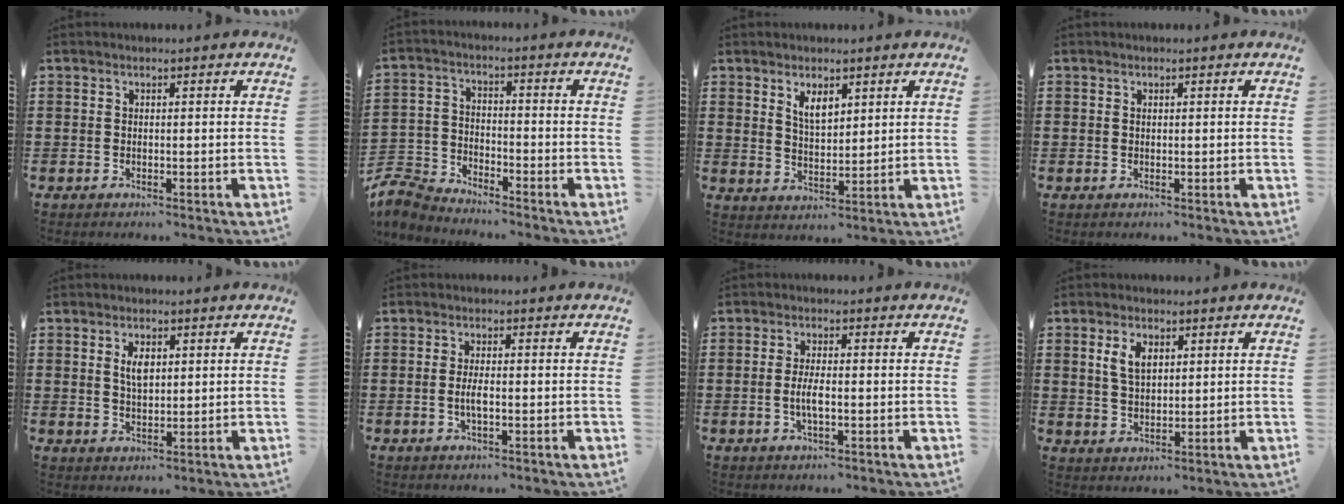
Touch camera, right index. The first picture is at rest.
{"total": 5.2, "force": [-5.1, 1.0, 0.7], "torque": [-0.039, -0.001, -0.108]}
{"total": 3.8, "force": [2.5, 1.7, 2.3], "torque": [-0.044, 0.002, 0.043]}
{"total": 0.0}
{"total": 3.3, "force": [1.2, 1.5, 2.7], "torque": [-0.050, 0.004, 0.017]}
{"total": 2.4, "force": [-0.5, 0.6, 2.3], "torque": [-0.048, -0.002, -0.011]}
{"total": 3.2, "force": [-0.6, 0.8, 3.0], "torque": [-0.067, -0.005, -0.016]}
{"total": 3.9, "force": [1.6, 2.2, 2.8], "torque": [-0.063, 0.008, 0.028]}